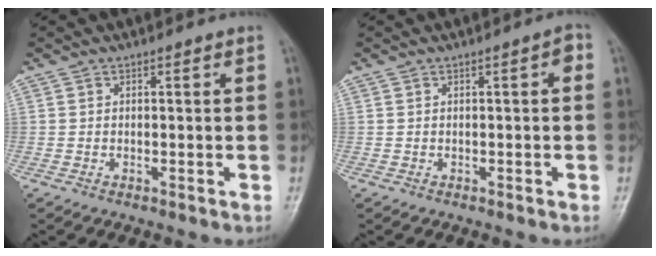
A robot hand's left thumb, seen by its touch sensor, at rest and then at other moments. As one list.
[{"total": 1.5, "force": [-0.1, 0.6, 1.4], "torque": [-0.012, 0.012, -0.005]}]